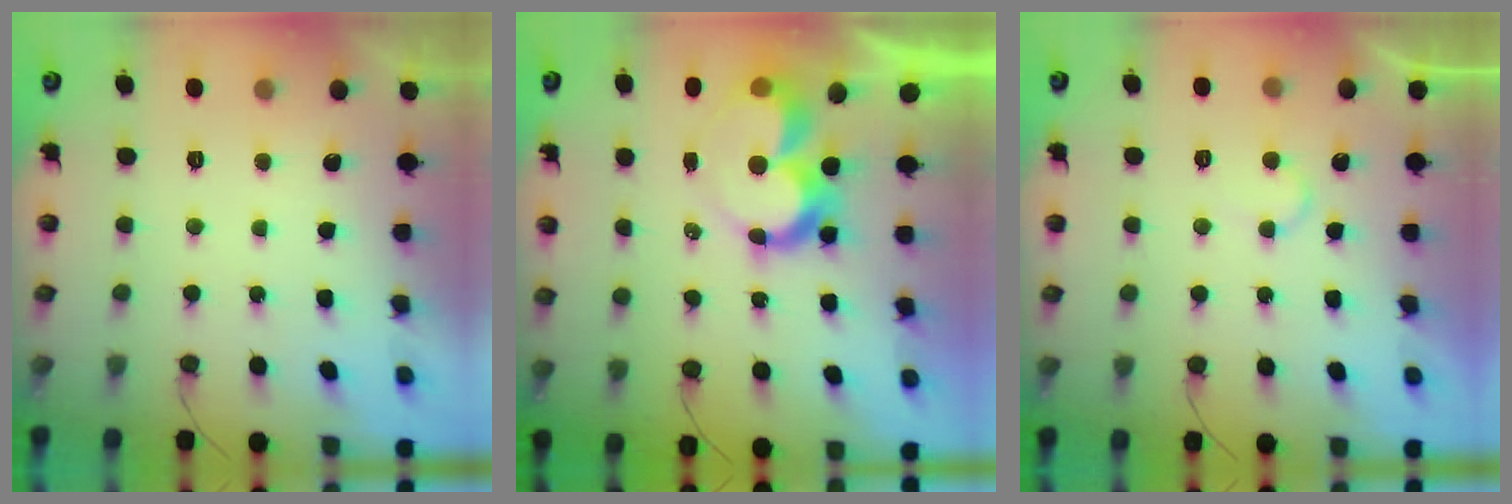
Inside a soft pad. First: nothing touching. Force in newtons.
{"total": 10.0, "press": 10.0, "slide": 0.8}
{"total": 5.2, "press": 5.2, "slide": 0.5}